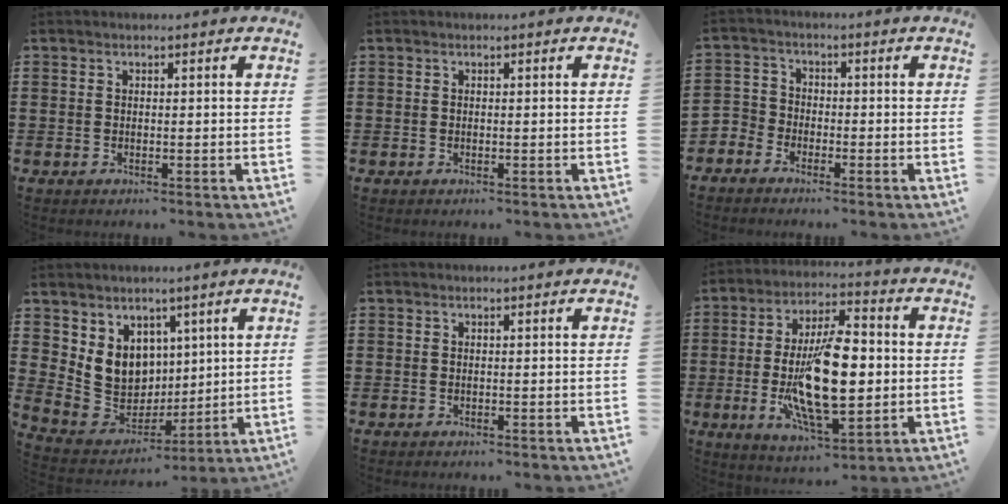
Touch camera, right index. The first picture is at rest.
{"total": 0.0}
{"total": 3.0, "force": [-2.6, 1.5, -0.1], "torque": [-0.019, 0.001, -0.061]}
{"total": 9.5, "force": [2.3, 8.5, 3.4], "torque": [-0.095, -0.012, 0.053]}
{"total": 0.0}
{"total": 15.2, "force": [-1.4, 6.4, 13.7], "torque": [-0.266, -0.015, -0.027]}